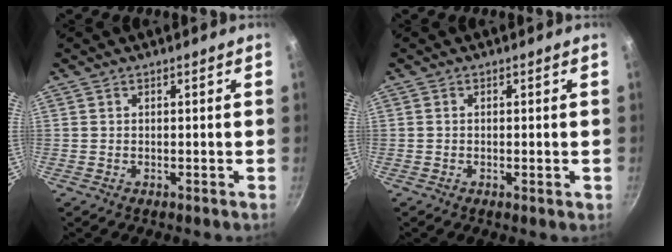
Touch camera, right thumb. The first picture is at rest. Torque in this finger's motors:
{"motor_torque": [-0.32, -0.04, -0.30, 0.00, -0.03]}